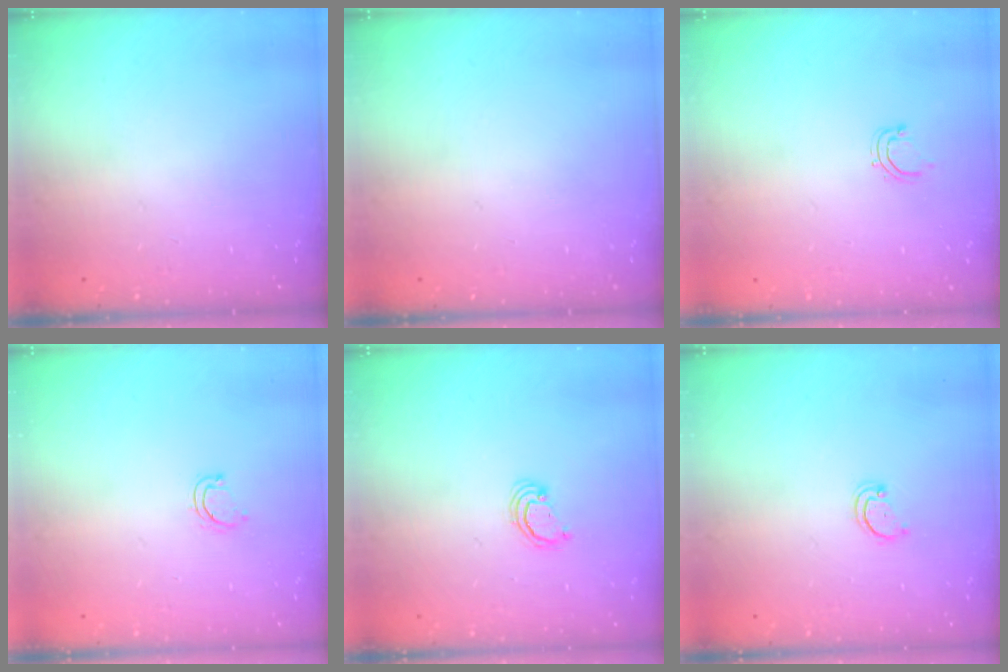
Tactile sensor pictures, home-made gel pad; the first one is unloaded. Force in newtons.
{"total": 0.0}
{"total": 2.8, "press": 2.8, "slide": 0.5}
{"total": 4.0, "press": 3.9, "slide": 0.4}
{"total": 2.5, "press": 2.5, "slide": 0.2}
{"total": 2.2, "press": 2.2, "slide": 0.2}